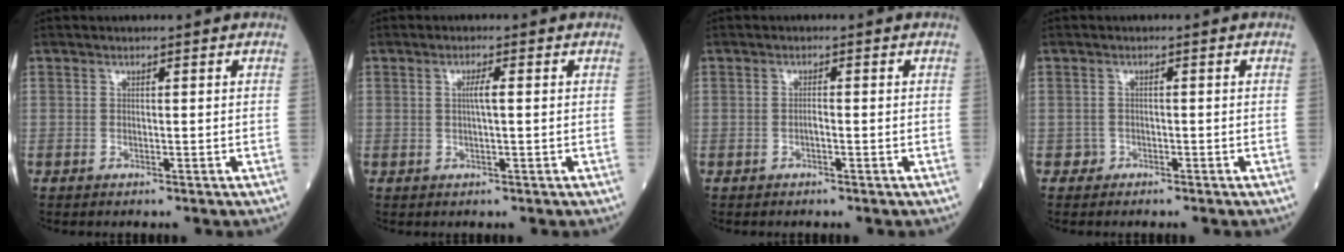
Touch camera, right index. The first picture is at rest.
{"total": 1.9, "force": [0.3, -0.1, 1.9], "torque": [-0.035, 0.003, 0.005]}
{"total": 0.8, "force": [-0.3, 0.1, 0.7], "torque": [-0.014, 0.002, -0.005]}
{"total": 0.9, "force": [-0.6, 0.6, -0.2], "torque": [0.004, 0.005, -0.013]}